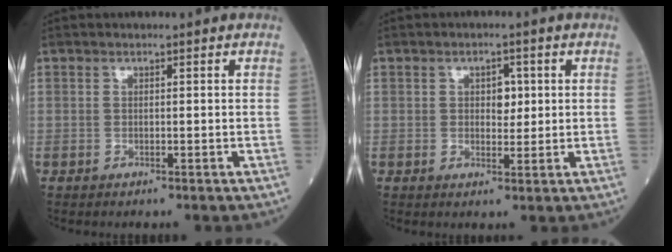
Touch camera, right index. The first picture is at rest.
{"total": 2.9, "force": [0.6, 1.9, 2.2], "torque": [-0.027, 0.004, 0.010]}